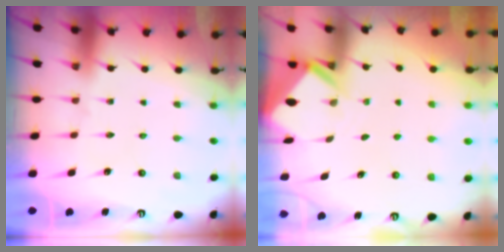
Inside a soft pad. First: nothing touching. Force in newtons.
{"total": 2.4, "press": 2.4, "slide": 0.1}